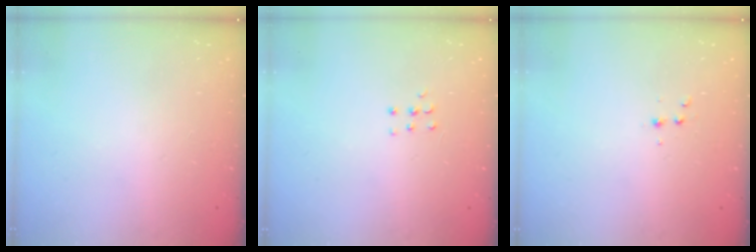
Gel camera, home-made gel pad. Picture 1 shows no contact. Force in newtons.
{"total": 3.8, "press": 3.8, "slide": 0.4}
{"total": 2.9, "press": 2.7, "slide": 1.1}